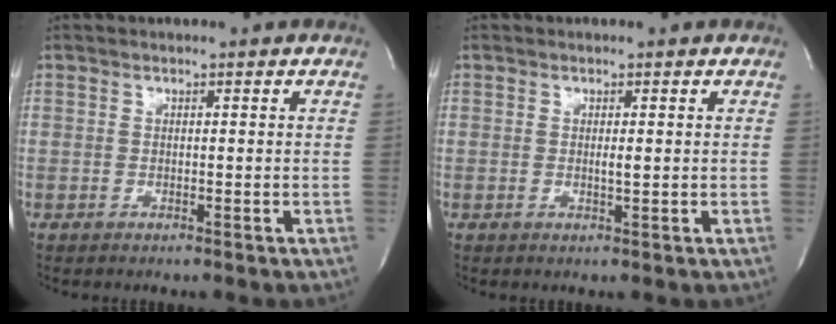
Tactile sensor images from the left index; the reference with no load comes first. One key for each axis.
{"total": 0.9, "fx": 0.2, "fy": 0.1, "fz": 0.9, "tx": -0.021, "ty": -0.003, "tz": 0.003}